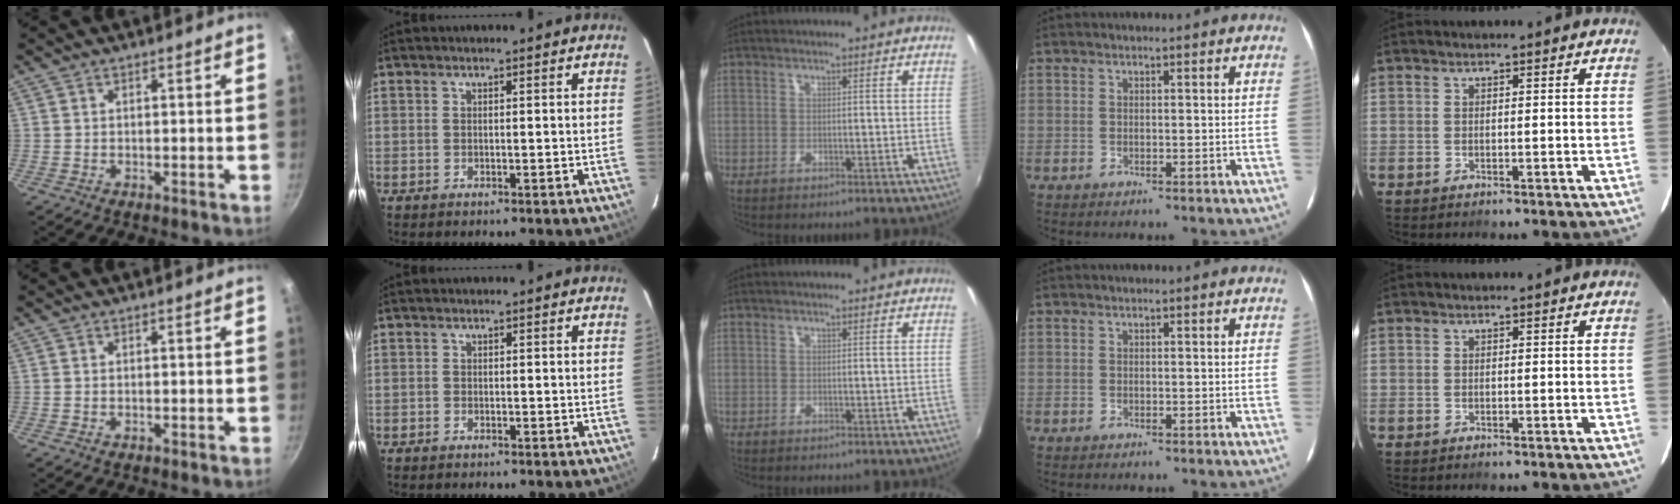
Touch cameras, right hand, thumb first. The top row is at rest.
{"index": {"total": 0.5, "force": [-0.4, 0.3, 0.0], "torque": [-0.001, 0.000, -0.009]}}